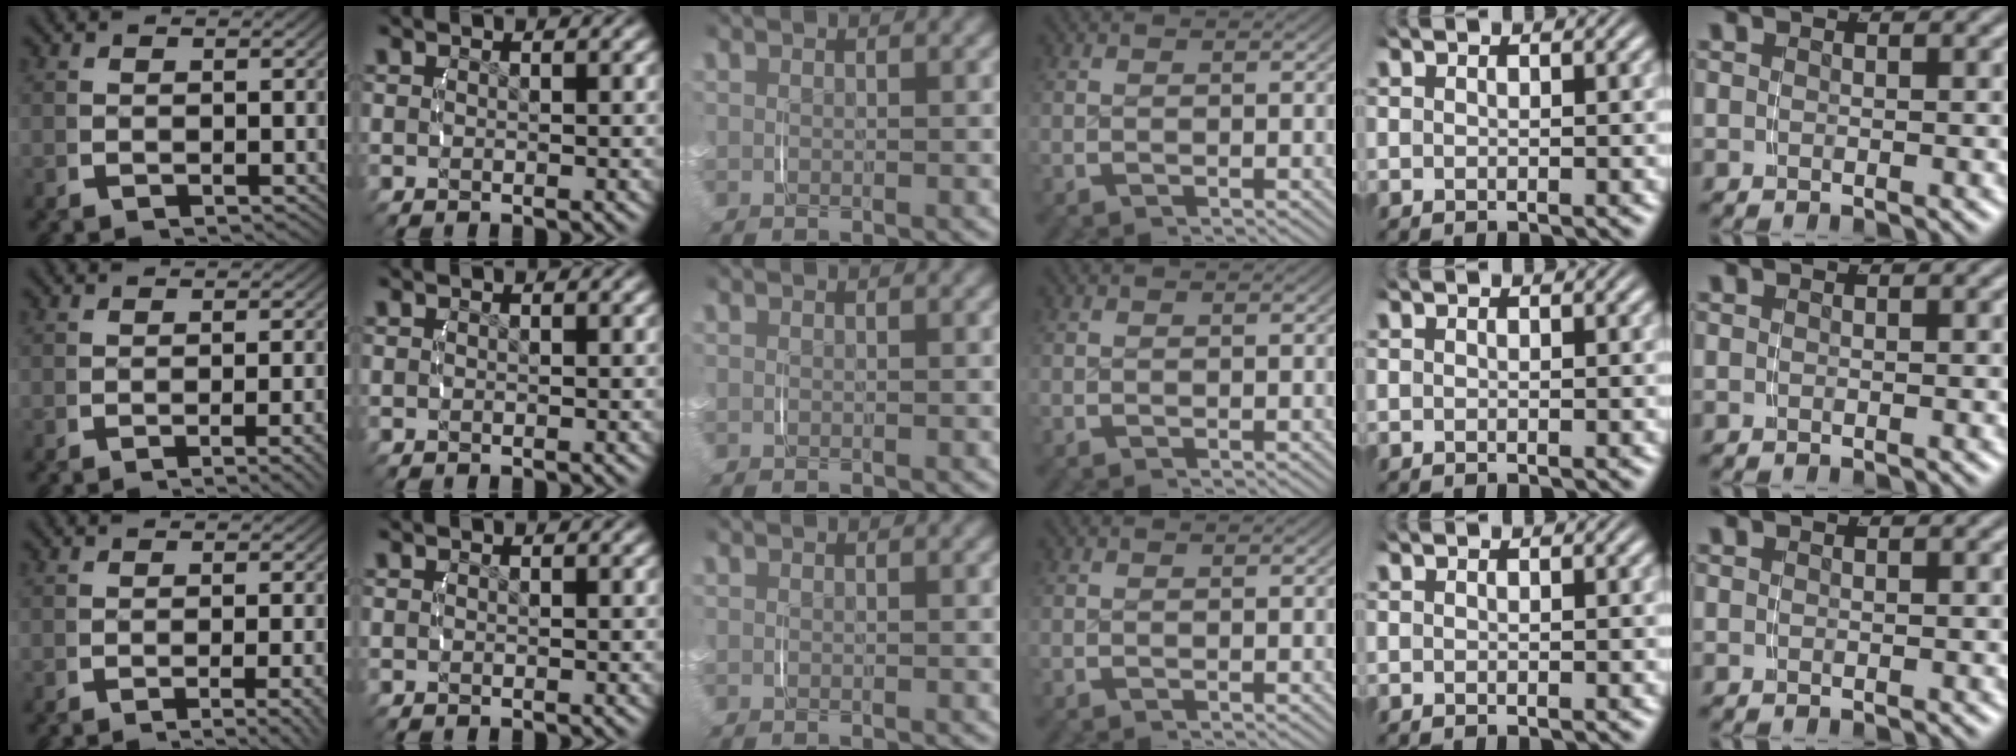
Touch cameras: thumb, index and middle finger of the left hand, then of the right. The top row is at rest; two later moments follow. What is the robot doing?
{"motion": "lift_and_place", "object": "dispenser bottle"}